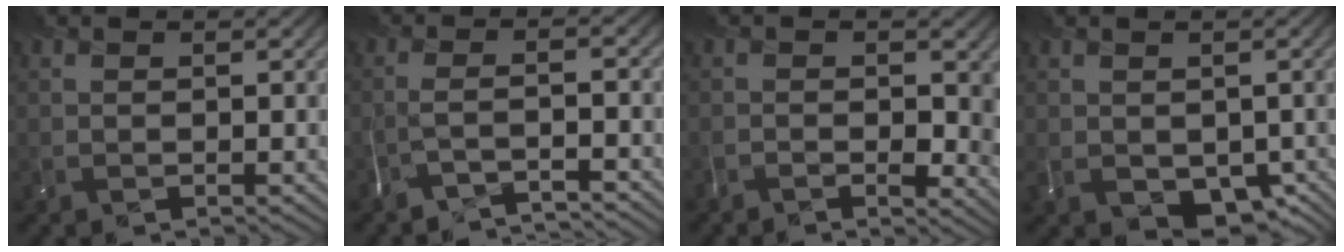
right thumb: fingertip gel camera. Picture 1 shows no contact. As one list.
[{"total": 3.7, "force": [-3.4, -0.5, 1.2], "torque": [-0.002, 0.001, -0.078]}, {"total": 7.0, "force": [-1.6, 3.9, 5.7], "torque": [-0.079, -0.023, -0.019]}, {"total": 5.9, "force": [-1.6, 4.5, 3.5], "torque": [-0.067, -0.030, -0.010]}]